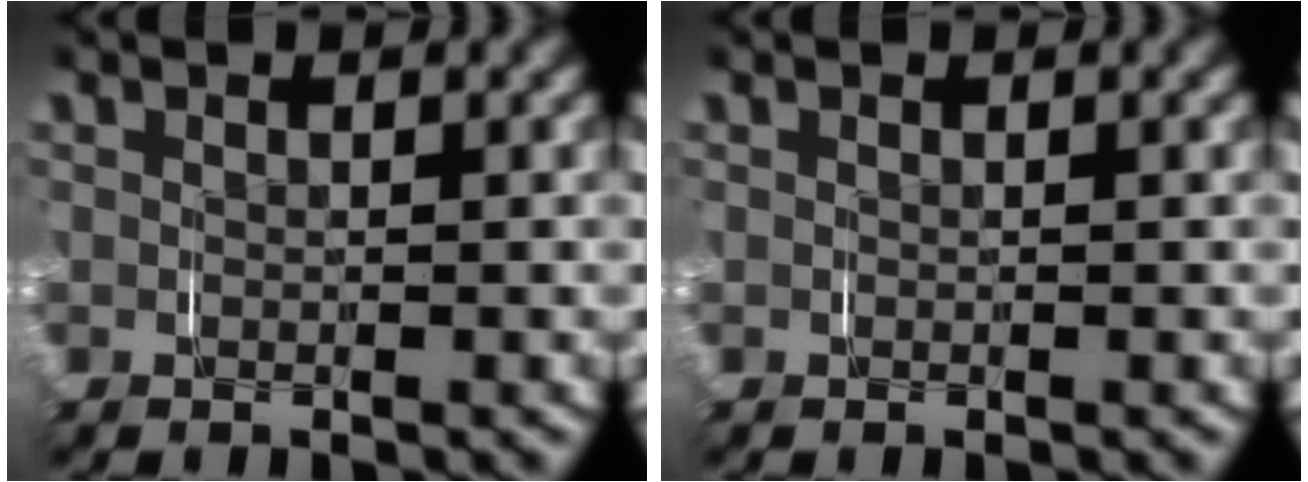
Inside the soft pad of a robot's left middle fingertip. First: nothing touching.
{"total": 0.0}